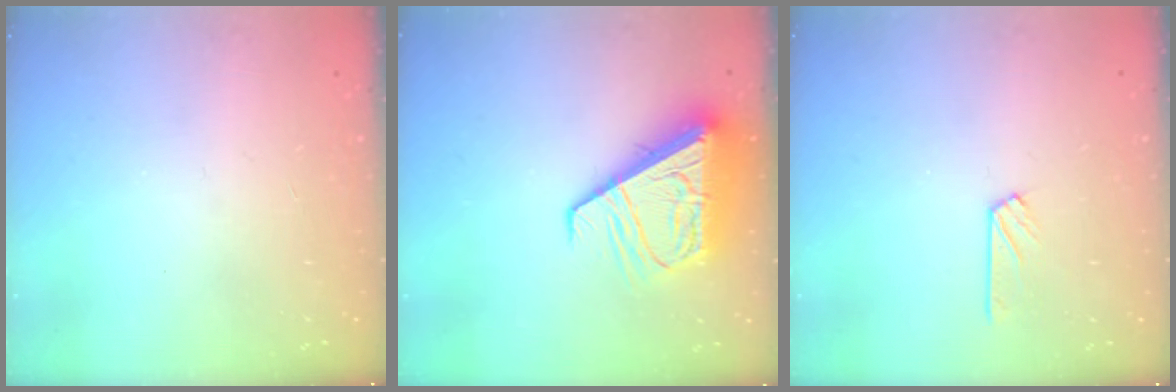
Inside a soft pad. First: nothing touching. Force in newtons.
{"total": 12.5, "press": 12.4, "slide": 1.6}
{"total": 3.0, "press": 3.0, "slide": 0.3}